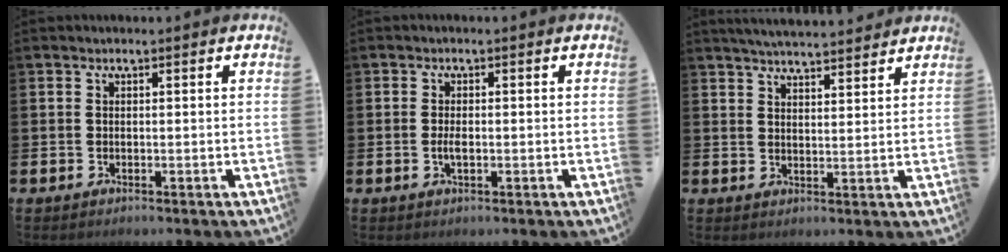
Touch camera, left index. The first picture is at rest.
{"total": 1.7, "force": [-0.2, 0.6, 1.6], "torque": [-0.024, -0.002, -0.006]}
{"total": 4.6, "force": [4.6, 0.1, 0.5], "torque": [-0.020, -0.023, 0.083]}